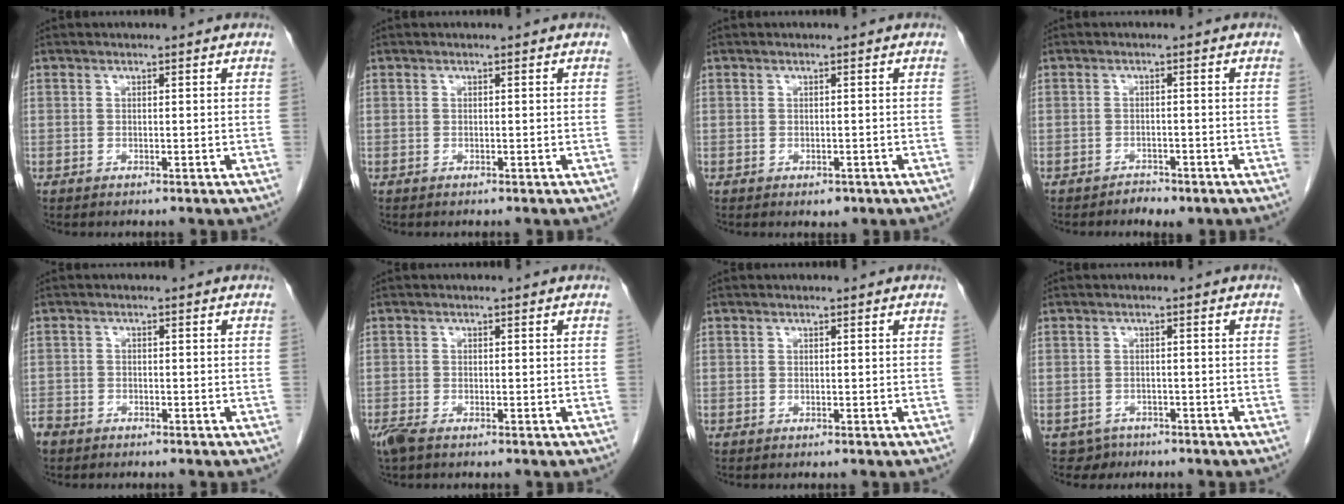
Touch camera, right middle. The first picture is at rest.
{"total": 0.0}
{"total": 1.4, "force": [-0.8, 0.8, 0.8], "torque": [-0.008, 0.001, -0.003]}
{"total": 2.3, "force": [-1.9, 1.0, 0.9], "torque": [-0.016, 0.001, -0.023]}
{"total": 3.1, "force": [-2.5, 1.7, 0.6], "torque": [-0.018, 0.000, -0.049]}
{"total": 2.6, "force": [-1.8, 0.7, 1.7], "torque": [-0.042, -0.009, -0.034]}
{"total": 0.0}
{"total": 2.6, "force": [-1.8, 1.8, -0.4], "torque": [0.004, 0.007, -0.027]}